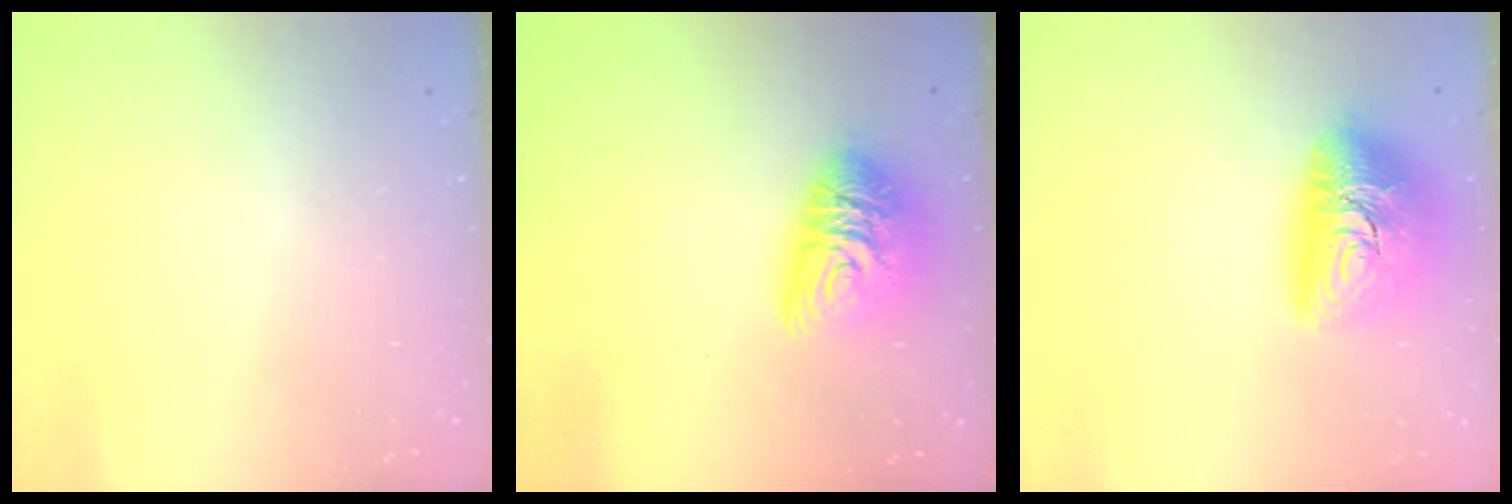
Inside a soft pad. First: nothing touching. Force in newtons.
{"total": 12.1, "press": 12.0, "slide": 1.2}
{"total": 14.9, "press": 14.9, "slide": 1.2}